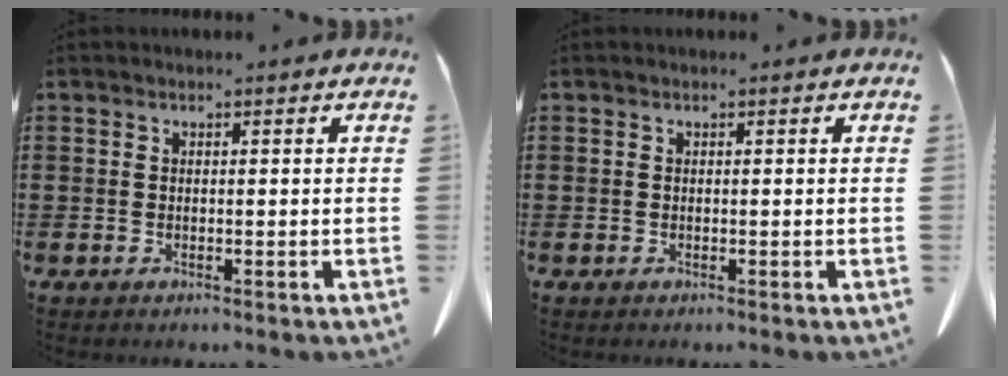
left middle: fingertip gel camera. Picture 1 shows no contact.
{"total": 0.0}